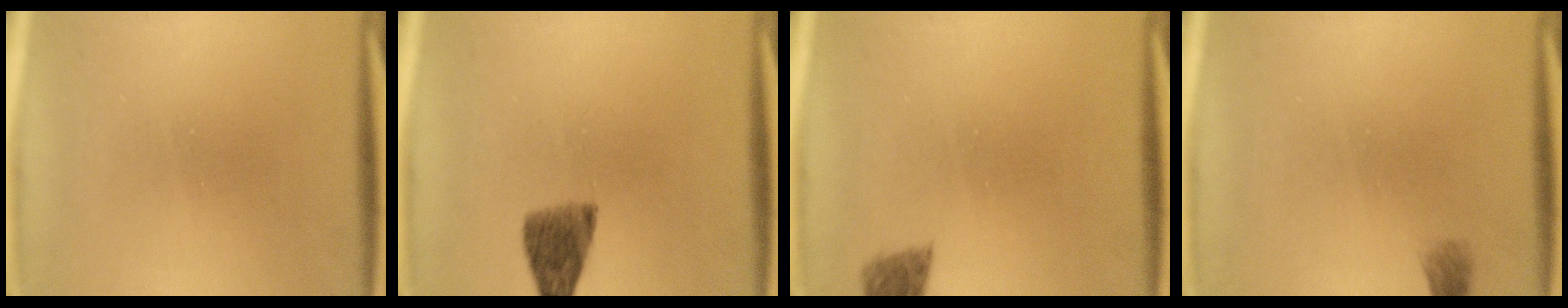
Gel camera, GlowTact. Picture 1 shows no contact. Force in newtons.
{"total": 4.7}
{"total": 2.7}
{"total": 1.1}